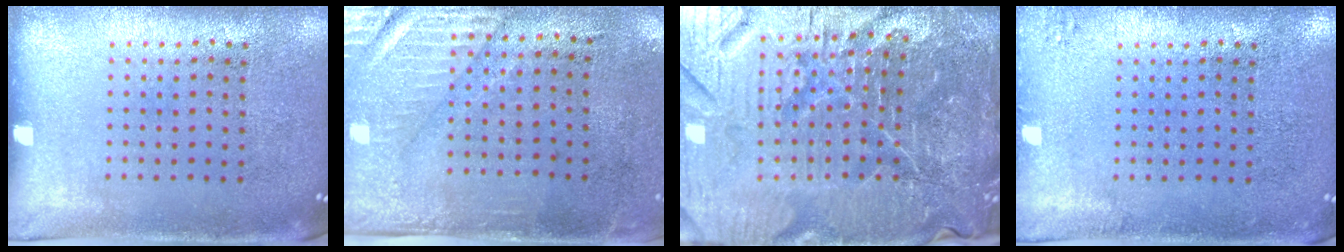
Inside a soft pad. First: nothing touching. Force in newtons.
{"total": 2.8, "press": 2.4, "slide": 1.4}
{"total": 7.2, "press": 6.4, "slide": 3.4}
{"total": 1.0, "press": 1.0, "slide": 0.3}